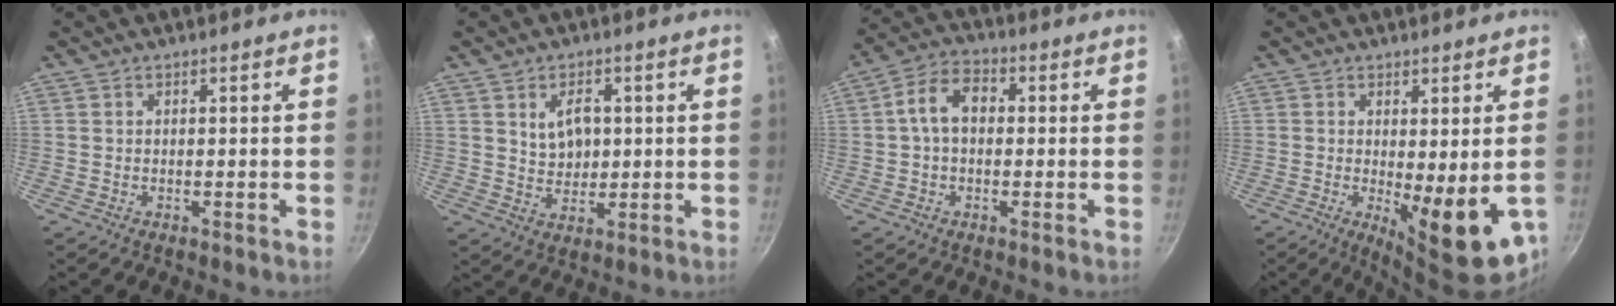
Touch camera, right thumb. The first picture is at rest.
{"total": 6.2, "force": [1.5, 4.4, 4.2], "torque": [-0.048, -0.010, 0.031]}
{"total": 7.6, "force": [0.5, 5.2, 5.5], "torque": [-0.086, 0.024, -0.004]}
{"total": 11.2, "force": [-2.2, 3.3, 10.5], "torque": [-0.129, -0.013, -0.015]}